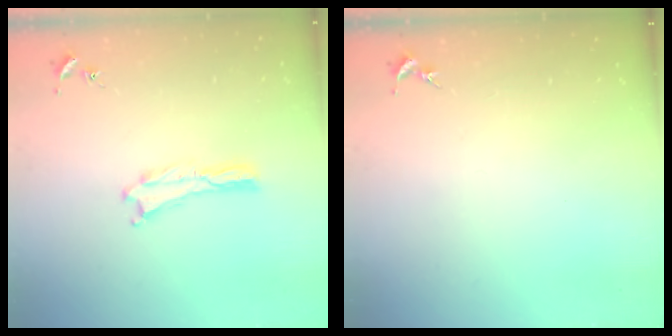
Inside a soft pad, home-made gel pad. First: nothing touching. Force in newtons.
{"total": 0.0}